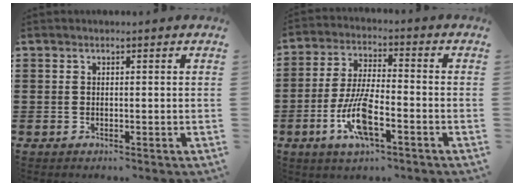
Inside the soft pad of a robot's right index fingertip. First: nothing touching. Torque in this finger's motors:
{"motor_torque": [2.14, 0.00, 0.53, 0.13]}